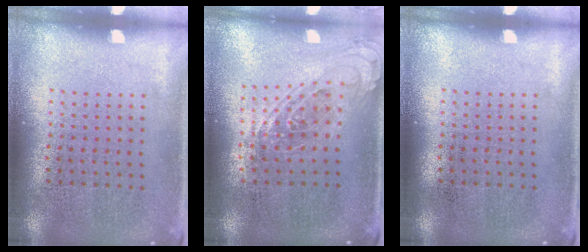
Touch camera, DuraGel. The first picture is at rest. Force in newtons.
{"total": 0.8, "press": 0.8, "slide": 0.2}
{"total": 0.0}